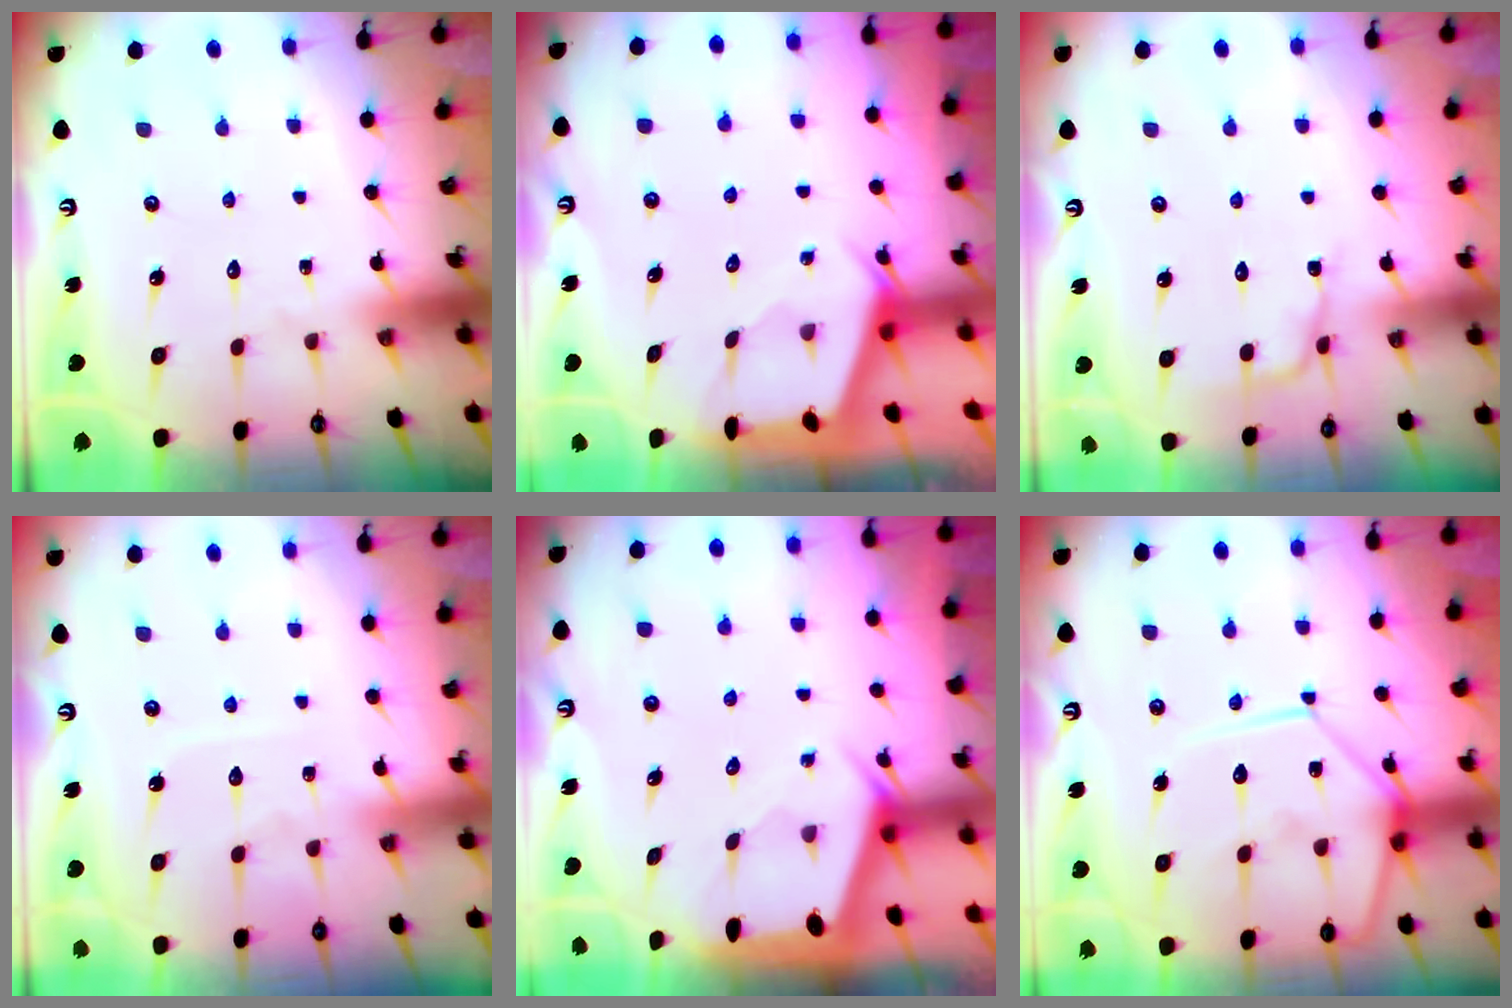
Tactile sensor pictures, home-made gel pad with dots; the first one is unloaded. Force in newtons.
{"total": 2.4, "press": 2.4, "slide": 0.3}
{"total": 2.4, "press": 2.4, "slide": 0.4}
{"total": 4.0, "press": 4.0, "slide": 0.1}
{"total": 1.9, "press": 1.9, "slide": 0.3}
{"total": 14.0, "press": 13.9, "slide": 1.2}